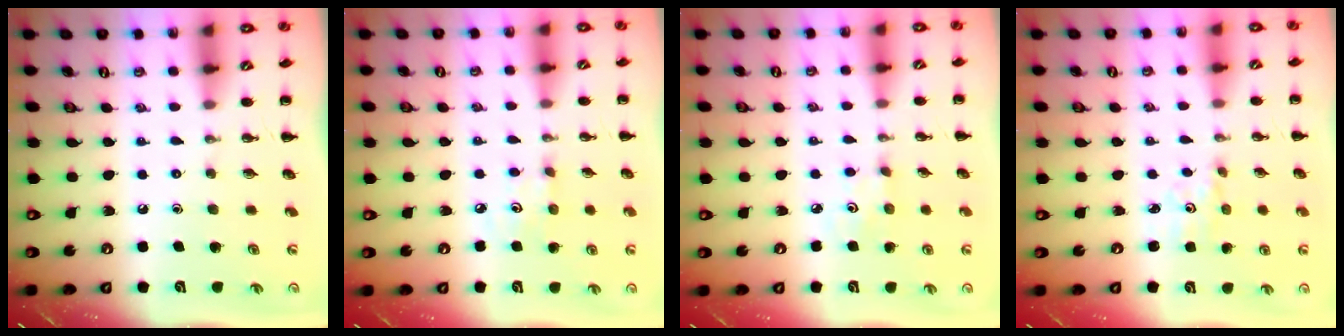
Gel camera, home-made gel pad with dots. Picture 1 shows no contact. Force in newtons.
{"total": 3.7, "press": 3.6, "slide": 1.0}
{"total": 2.7, "press": 2.7, "slide": 0.3}
{"total": 2.1, "press": 2.0, "slide": 0.7}